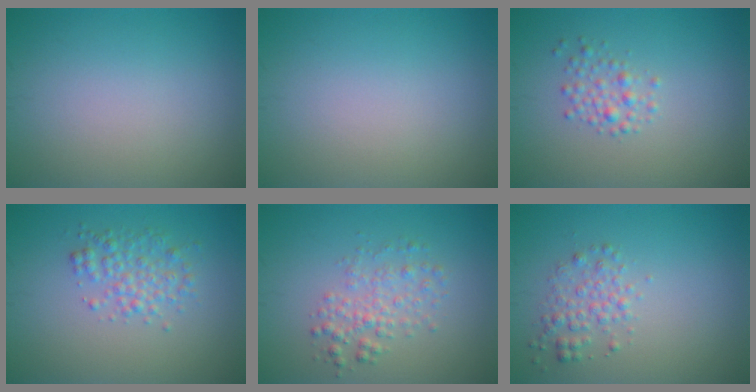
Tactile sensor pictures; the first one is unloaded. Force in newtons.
{"total": 0.0}
{"total": 1.8, "press": 1.8, "slide": 0.0}
{"total": 2.6, "press": 2.6, "slide": 0.0}
{"total": 2.6, "press": 2.6, "slide": 0.1}
{"total": 2.2, "press": 2.2, "slide": 0.1}